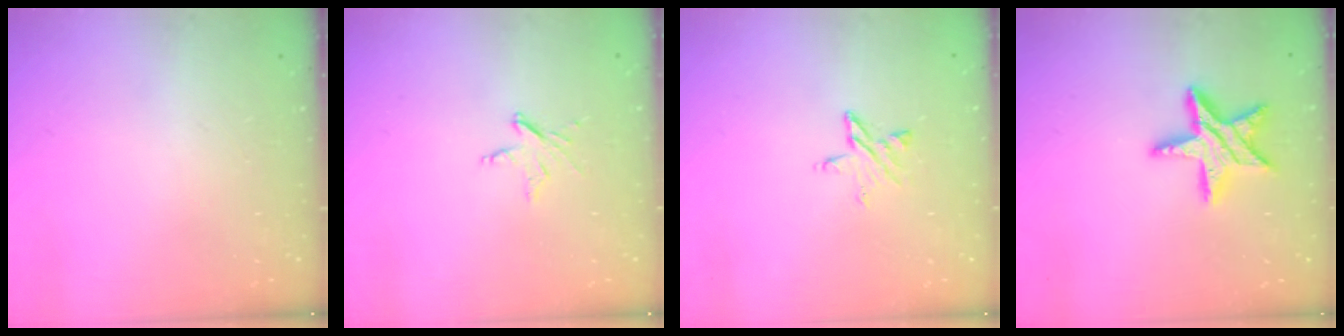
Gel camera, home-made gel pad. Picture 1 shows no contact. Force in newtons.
{"total": 3.6, "press": 3.6, "slide": 0.3}
{"total": 4.2, "press": 4.2, "slide": 0.4}
{"total": 12.1, "press": 12.1, "slide": 0.8}